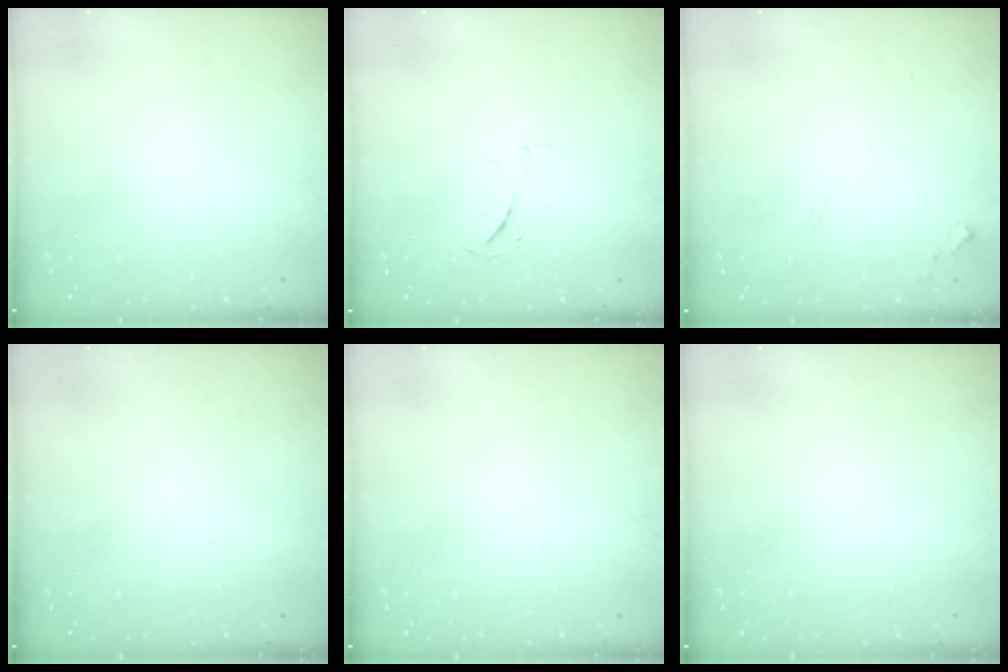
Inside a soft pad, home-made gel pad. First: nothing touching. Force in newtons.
{"total": 6.1, "press": 6.0, "slide": 0.7}
{"total": 6.3, "press": 6.3, "slide": 0.8}
{"total": 0.0}
{"total": 0.0}
{"total": 0.0}